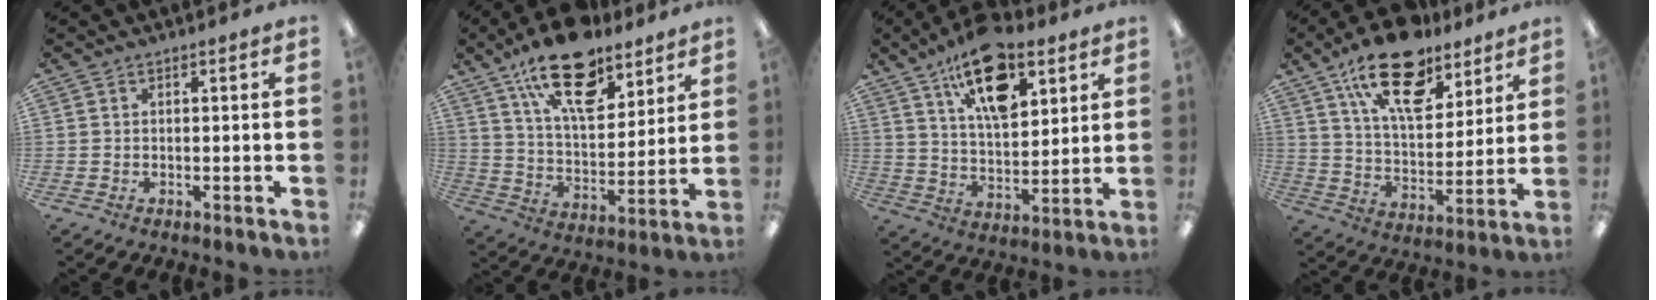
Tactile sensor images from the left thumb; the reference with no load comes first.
{"total": 20.0, "force": [13.1, 9.4, 11.9], "torque": [-0.188, -0.061, 0.225]}
{"total": 17.5, "force": [10.4, 8.1, 11.5], "torque": [-0.182, -0.039, 0.176]}
{"total": 20.3, "force": [13.0, 9.8, 12.0], "torque": [-0.192, -0.060, 0.225]}